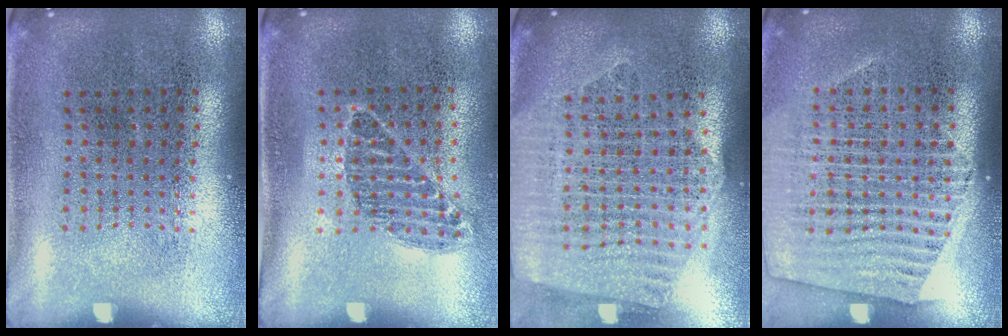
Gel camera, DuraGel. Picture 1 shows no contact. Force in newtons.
{"total": 0.9, "press": 0.8, "slide": 0.5}
{"total": 2.5, "press": 2.2, "slide": 1.1}
{"total": 1.5, "press": 1.5, "slide": 0.5}